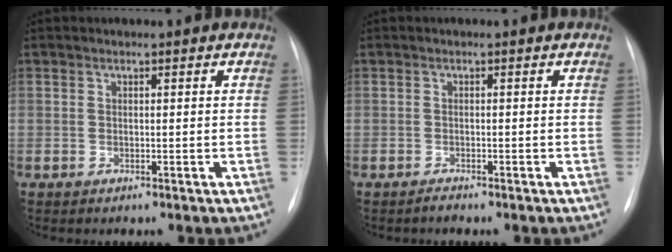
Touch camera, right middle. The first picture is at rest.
{"total": 0.8, "force": [-0.7, 0.0, 0.2], "torque": [-0.006, -0.001, -0.011]}